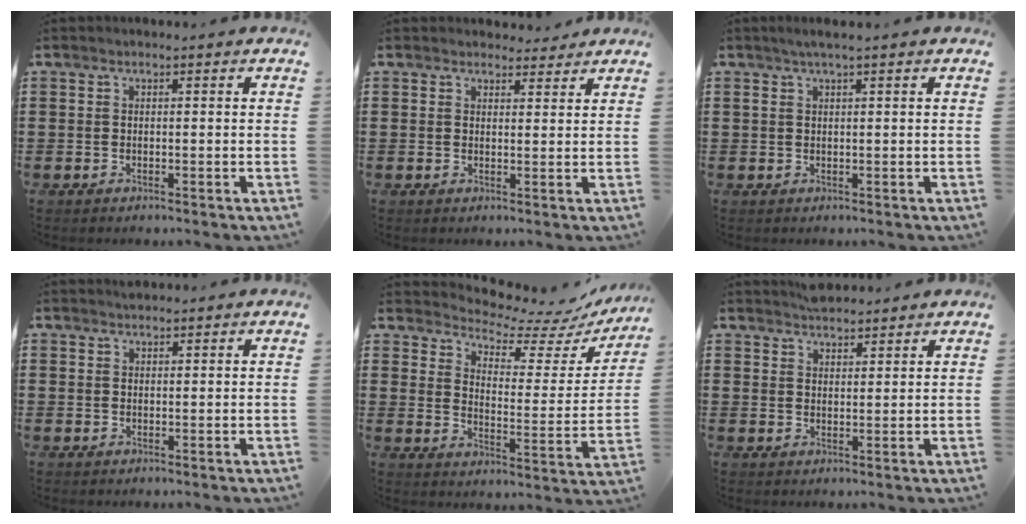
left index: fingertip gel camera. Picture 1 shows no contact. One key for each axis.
{"total": 2.7, "fx": 2.5, "fy": 1.0, "fz": 0.3, "tx": -0.004, "ty": -0.003, "tz": 0.045}
{"total": 1.6, "fx": 0.7, "fy": 0.0, "fz": 1.4, "tx": -0.026, "ty": 0.000, "tz": 0.013}
{"total": 1.4, "fx": 1.3, "fy": 0.7, "fz": -0.1, "tx": -0.001, "ty": 0.002, "tz": 0.026}
{"total": 5.7, "fx": 5.4, "fy": 0.9, "fz": 1.6, "tx": -0.046, "ty": -0.047, "tz": 0.087}
{"total": 2.9, "fx": 2.8, "fy": 0.7, "fz": -0.4, "tx": 0.000, "ty": -0.003, "tz": 0.057}